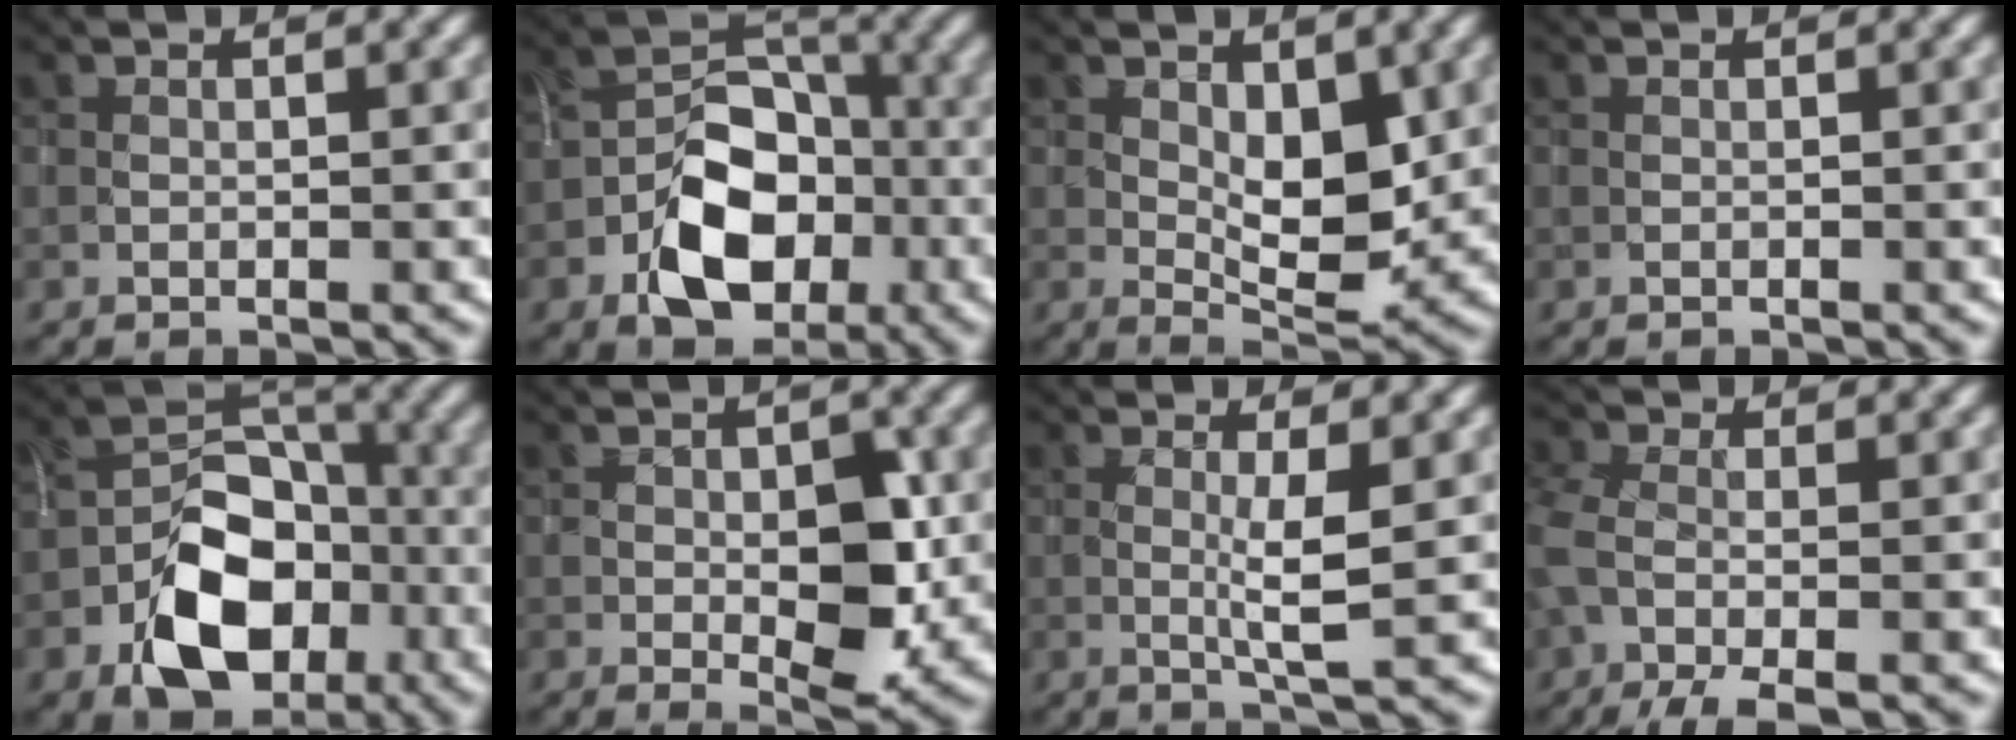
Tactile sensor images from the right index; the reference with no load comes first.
{"total": 8.7, "force": [-3.5, 5.6, 5.7], "torque": [-0.083, 0.002, -0.059]}
{"total": 5.2, "force": [0.7, 2.7, 4.3], "torque": [-0.069, -0.012, 0.019]}
{"total": 0.0}
{"total": 9.8, "force": [-4.2, 6.3, 6.1], "torque": [-0.093, 0.002, -0.070]}
{"total": 5.5, "force": [-0.6, 2.9, 4.7], "torque": [-0.078, -0.008, -0.003]}
{"total": 3.0, "force": [0.2, 0.2, 2.9], "torque": [-0.057, -0.004, 0.004]}
{"total": 6.2, "force": [-2.7, 2.9, 4.8], "torque": [-0.130, -0.011, -0.051]}